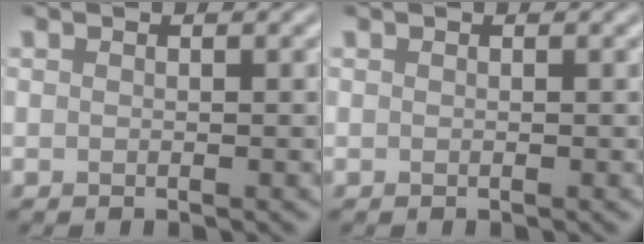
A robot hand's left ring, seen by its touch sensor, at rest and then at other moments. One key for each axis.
{"total": 0.0}